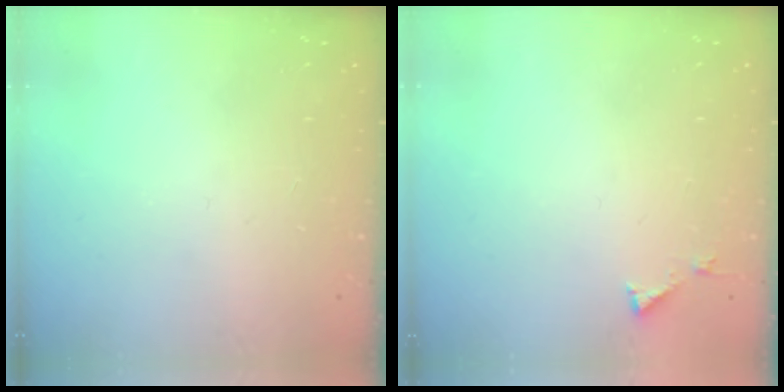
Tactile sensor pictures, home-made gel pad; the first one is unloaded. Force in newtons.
{"total": 3.0, "press": 3.0, "slide": 0.2}